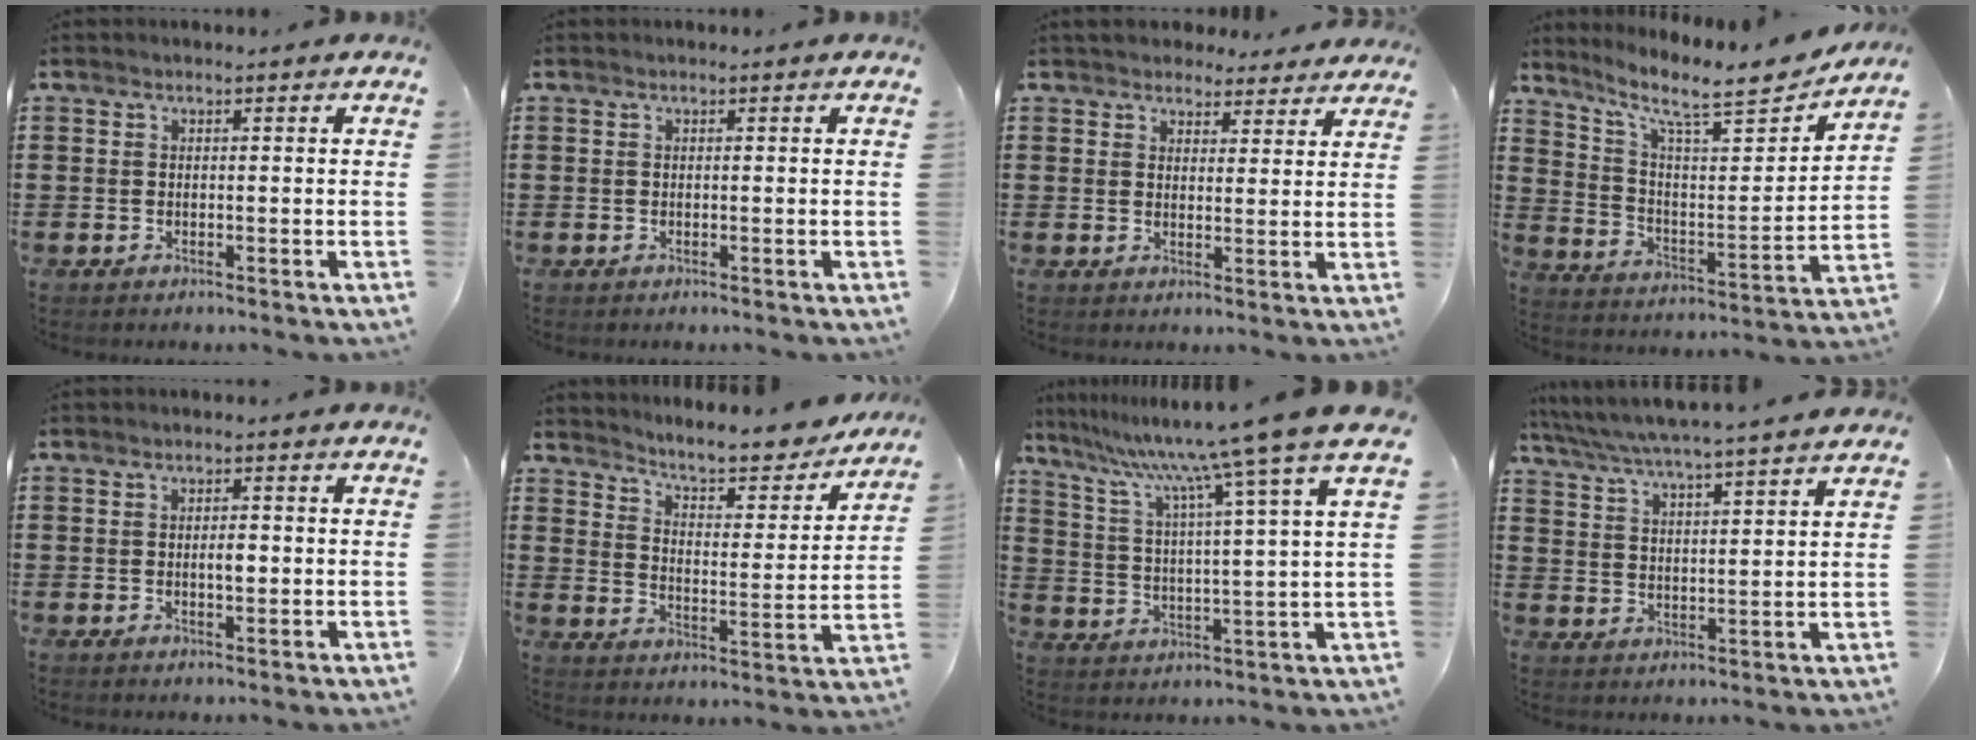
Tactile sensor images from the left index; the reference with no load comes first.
{"total": 0.0}
{"total": 4.0, "force": [3.6, 1.5, 0.4], "torque": [-0.013, -0.004, 0.068]}
{"total": 10.7, "force": [8.7, 2.1, 5.8], "torque": [-0.125, -0.060, 0.141]}
{"total": 2.2, "force": [0.0, 0.7, 2.0], "torque": [-0.031, -0.001, -0.003]}
{"total": 6.2, "force": [5.9, 0.3, 2.1], "torque": [-0.053, -0.050, 0.092]}
{"total": 10.7, "force": [9.0, -1.7, 5.6], "torque": [-0.146, -0.060, 0.139]}
{"total": 4.8, "force": [4.6, -0.6, 1.6], "torque": [-0.051, -0.033, 0.074]}